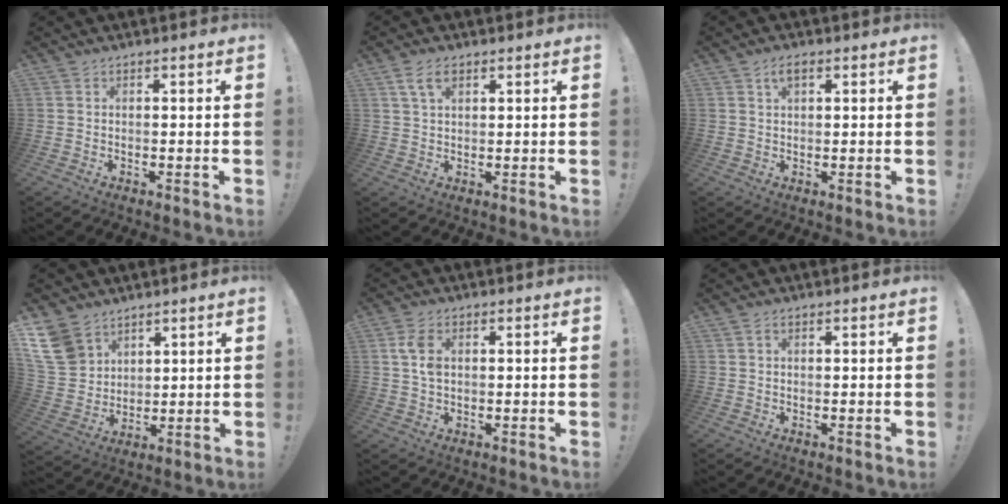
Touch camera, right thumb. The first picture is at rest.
{"total": 5.4, "force": [2.8, 2.7, 3.7], "torque": [-0.070, -0.002, 0.052]}
{"total": 3.3, "force": [1.6, 1.7, 2.4], "torque": [-0.038, 0.002, 0.025]}
{"total": 11.4, "force": [7.3, 7.9, 3.8], "torque": [-0.075, -0.045, 0.150]}
{"total": 5.2, "force": [1.3, 3.1, 4.0], "torque": [-0.076, 0.001, 0.021]}
{"total": 1.0, "force": [0.5, 0.5, 0.8], "torque": [-0.017, 0.002, 0.008]}